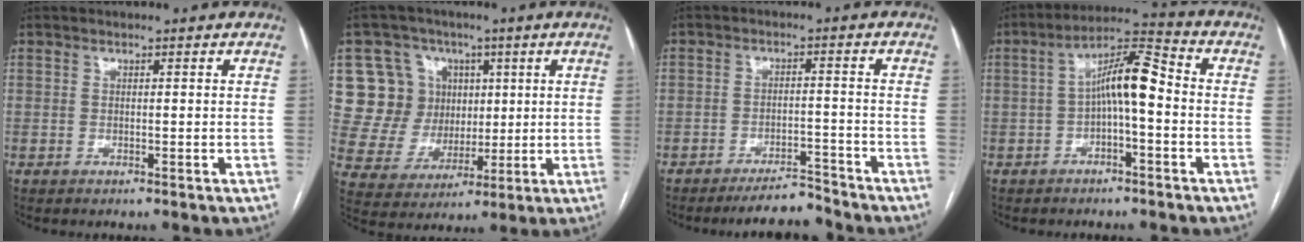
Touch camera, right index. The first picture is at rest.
{"total": 12.4, "force": [4.0, 11.3, 3.2], "torque": [-0.074, 0.050, 0.087]}
{"total": 5.1, "force": [-5.0, 0.7, 1.0], "torque": [-0.008, -0.002, -0.080]}
{"total": 8.5, "force": [-0.7, 1.8, 8.2], "torque": [-0.144, 0.034, -0.014]}